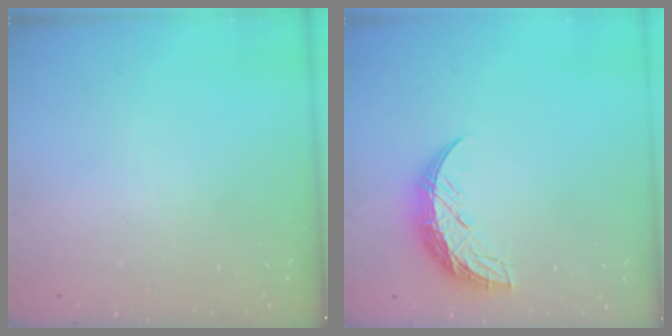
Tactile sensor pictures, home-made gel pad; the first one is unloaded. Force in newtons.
{"total": 10.7, "press": 10.7, "slide": 0.4}